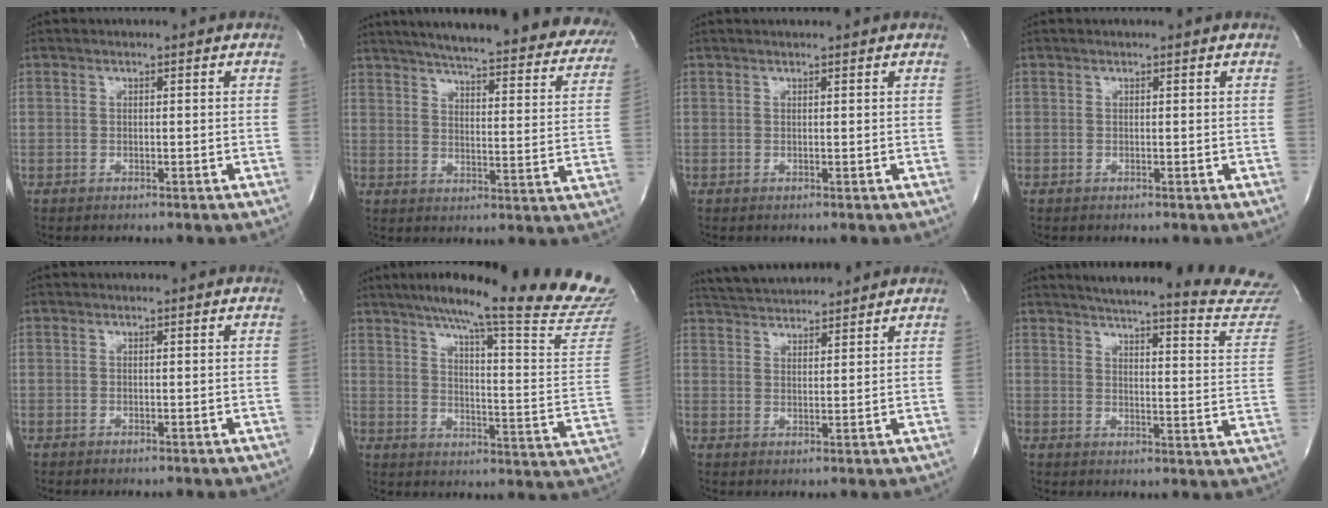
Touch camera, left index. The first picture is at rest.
{"total": 33.0, "force": [28.4, 6.0, 15.7], "torque": [-0.218, -0.058, 0.337]}
{"total": 1.9, "force": [1.8, -0.2, 0.6], "torque": [-0.010, 0.008, 0.022]}
{"total": 0.7, "force": [0.7, 0.0, 0.2], "torque": [-0.009, 0.000, 0.006]}
{"total": 0.0}
{"total": 26.7, "force": [23.1, -1.0, 13.3], "torque": [-0.202, -0.092, 0.290]}
{"total": 9.0, "force": [8.6, 0.9, 2.3], "torque": [-0.050, 0.021, 0.139]}
{"total": 25.6, "force": [24.2, 1.1, 8.4], "torque": [-0.116, -0.114, 0.274]}